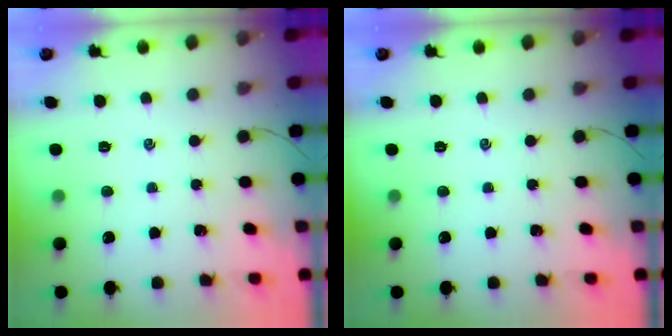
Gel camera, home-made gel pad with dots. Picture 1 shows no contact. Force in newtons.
{"total": 0.0}